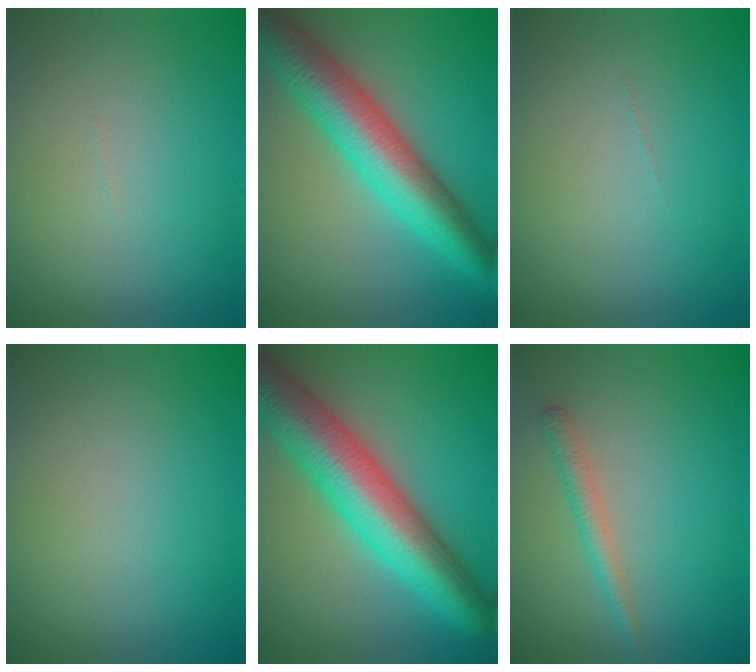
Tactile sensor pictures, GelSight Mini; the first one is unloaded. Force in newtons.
{"total": 9.2, "press": 9.2, "slide": 0.3}
{"total": 0.0}
{"total": 0.0}
{"total": 10.8, "press": 10.8, "slide": 0.2}
{"total": 1.9, "press": 1.9, "slide": 0.0}